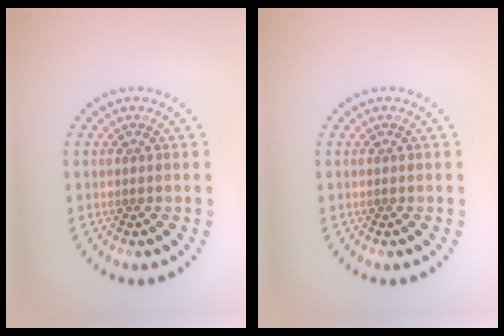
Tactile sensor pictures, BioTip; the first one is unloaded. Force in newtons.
{"total": 0.0}